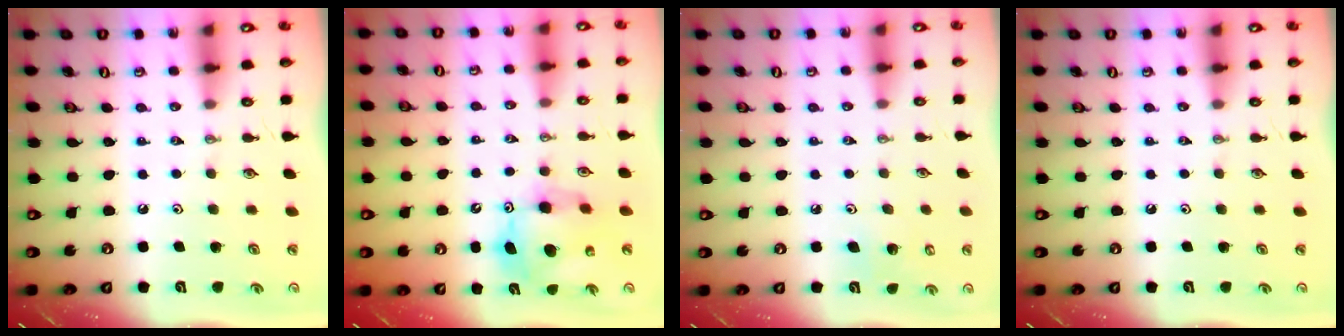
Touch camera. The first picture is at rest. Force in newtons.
{"total": 11.8, "press": 11.7, "slide": 1.1}
{"total": 5.4, "press": 5.4, "slide": 0.8}
{"total": 0.0}